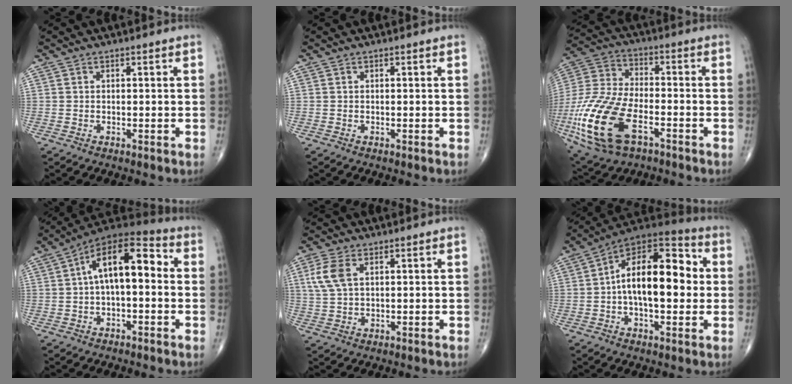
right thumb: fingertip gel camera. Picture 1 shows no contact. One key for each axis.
{"total": 0.0}
{"total": 21.6, "fx": -8.3, "fy": 11.1, "fz": 16.5, "tx": -0.379, "ty": 0.007, "tz": -0.149}
{"total": 13.7, "fx": 1.2, "fy": 6.4, "fz": 12.0, "tx": -0.179, "ty": 0.047, "tz": 0.007}
{"total": 5.9, "fx": 2.0, "fy": 3.2, "fz": 4.5, "tx": -0.109, "ty": 0.006, "tz": 0.043}
{"total": 18.9, "fx": 0.8, "fy": 9.4, "fz": 16.4, "tx": -0.236, "ty": 0.040, "tz": 0.003}